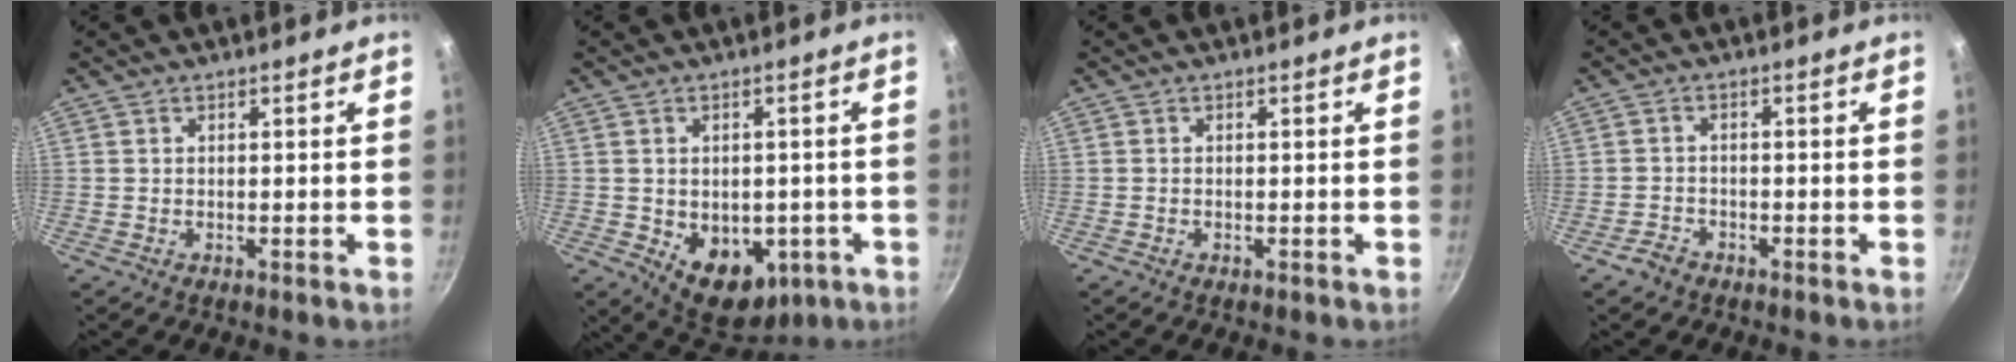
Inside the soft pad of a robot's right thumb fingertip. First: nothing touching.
{"total": 11.9, "force": [-3.0, 8.3, 8.0], "torque": [-0.071, -0.009, -0.020]}
{"total": 0.0}
{"total": 2.0, "force": [-1.6, 1.2, 0.4], "torque": [-0.008, 0.018, -0.029]}